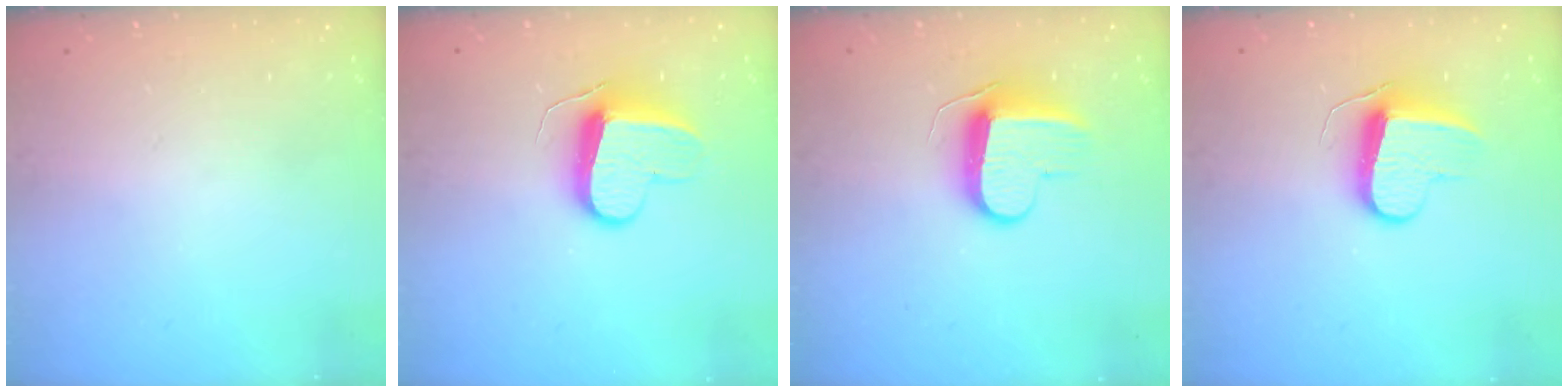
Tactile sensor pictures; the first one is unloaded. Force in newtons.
{"total": 10.3, "press": 10.2, "slide": 1.2}
{"total": 9.3, "press": 9.3, "slide": 0.4}
{"total": 9.0, "press": 9.0, "slide": 0.2}